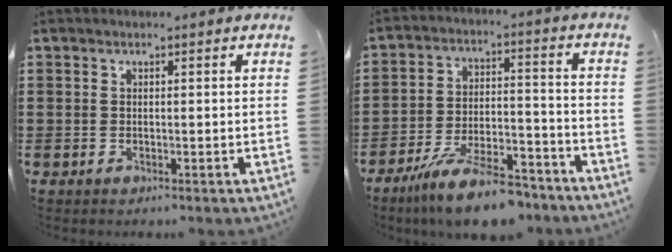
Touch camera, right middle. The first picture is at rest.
{"total": 10.9, "force": [-9.1, 1.7, 5.6], "torque": [-0.098, 0.023, -0.172]}